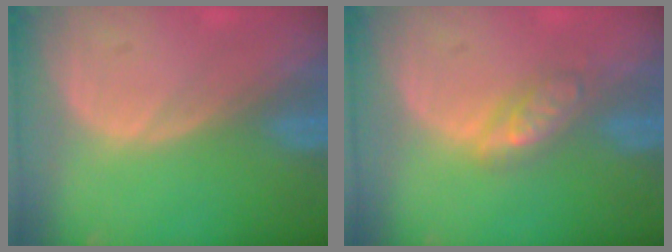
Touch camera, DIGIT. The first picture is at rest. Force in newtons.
{"total": 3.8, "press": 3.7, "slide": 0.3}